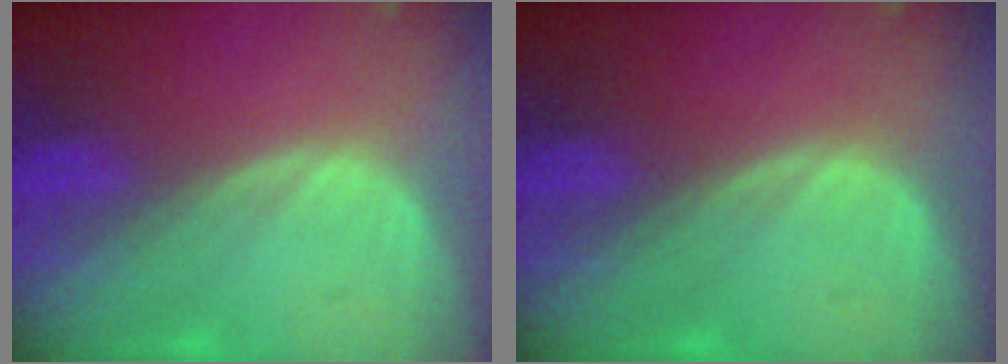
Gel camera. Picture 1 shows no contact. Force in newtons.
{"total": 0.0}